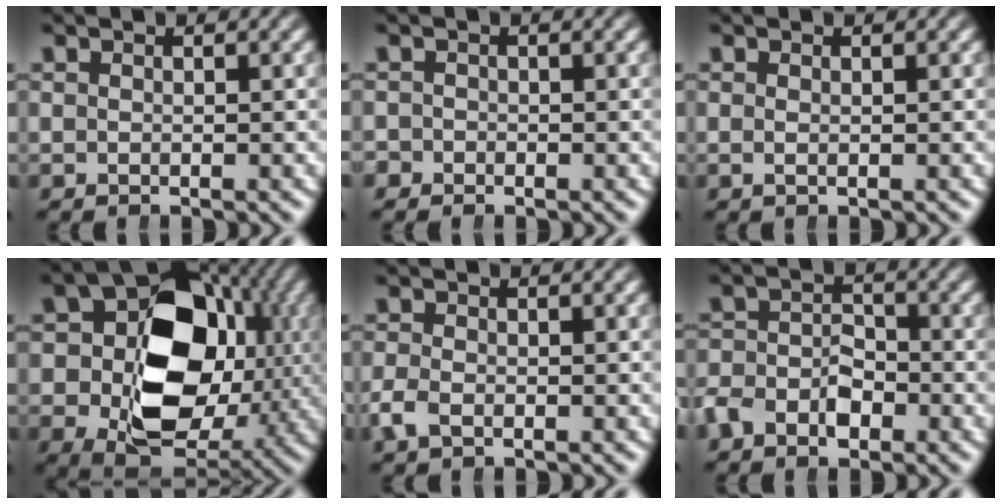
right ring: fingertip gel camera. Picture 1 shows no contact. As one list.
[{"total": 1.3, "force": [-0.6, 0.6, -0.9], "torque": [0.021, -0.001, -0.015]}, {"total": 1.0, "force": [0.4, -0.9, -0.3], "torque": [0.013, 0.004, 0.006]}, {"total": 19.7, "force": [-0.1, 13.8, 14.0], "torque": [-0.237, -0.049, 0.011]}, {"total": 0.8, "force": [-0.7, 0.4, 0.2], "torque": [-0.006, 0.000, -0.014]}, {"total": 2.8, "force": [-1.8, 1.8, 1.2], "torque": [0.005, 0.005, -0.038]}]